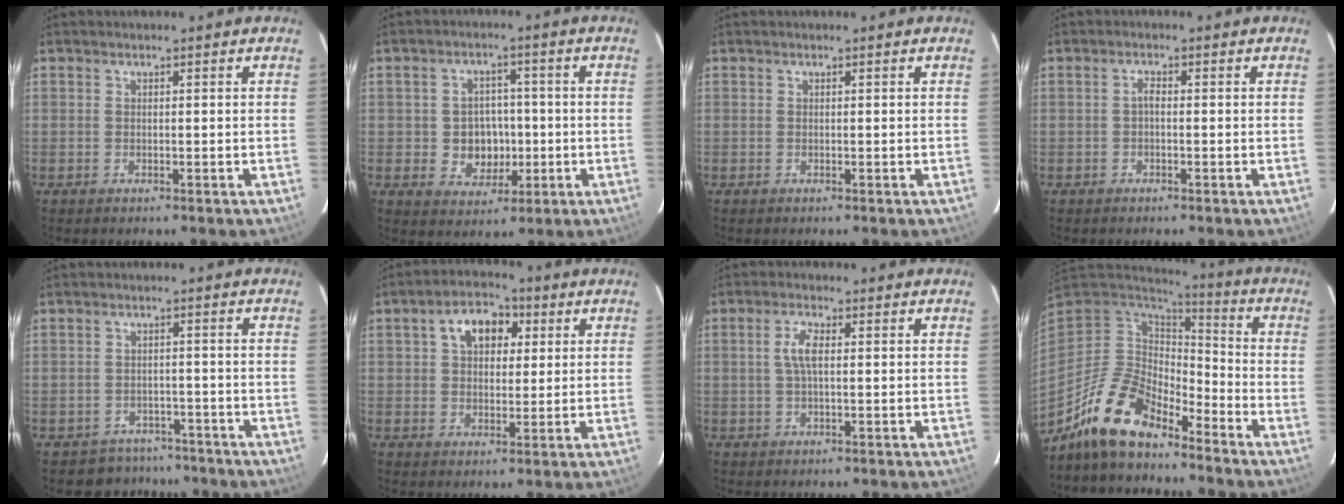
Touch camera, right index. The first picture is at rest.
{"total": 7.0, "force": [-1.0, 6.4, 2.8], "torque": [-0.064, 0.013, -0.002]}
{"total": 0.0}
{"total": 1.1, "force": [-0.4, 0.5, 0.9], "torque": [-0.017, 0.006, -0.009]}
{"total": 6.1, "force": [-4.8, 3.8, -0.2], "torque": [-0.005, 0.028, -0.065]}
{"total": 8.5, "force": [2.9, 5.6, 5.7], "torque": [-0.093, 0.031, 0.048]}
{"total": 3.6, "force": [0.5, 1.3, 3.3], "torque": [-0.068, 0.005, 0.011]}
{"total": 17.8, "force": [-13.5, 4.7, 10.5], "torque": [-0.178, -0.005, -0.263]}